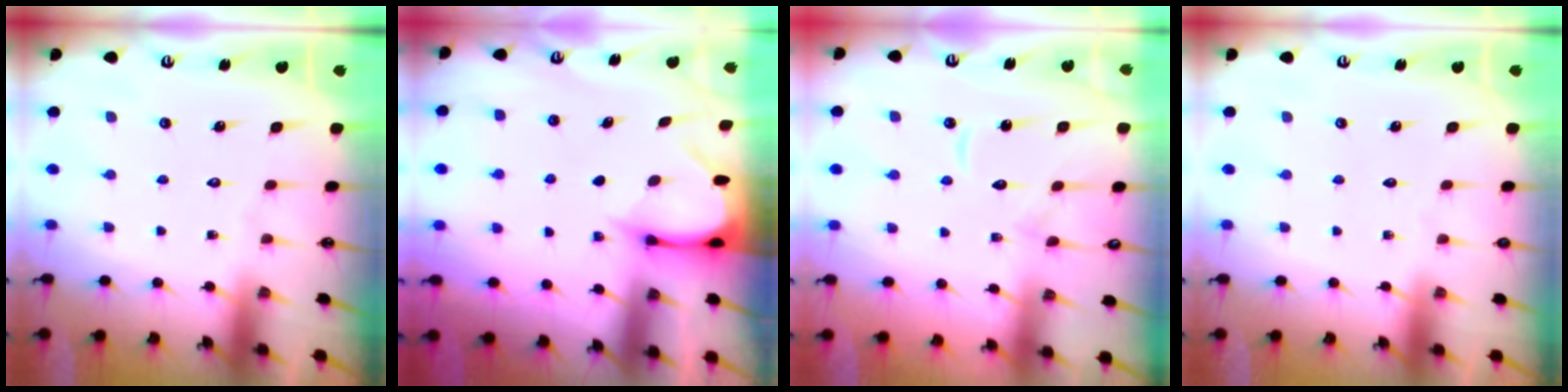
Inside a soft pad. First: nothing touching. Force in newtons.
{"total": 3.3, "press": 3.3, "slide": 0.3}
{"total": 9.4, "press": 9.3, "slide": 1.0}
{"total": 0.0}